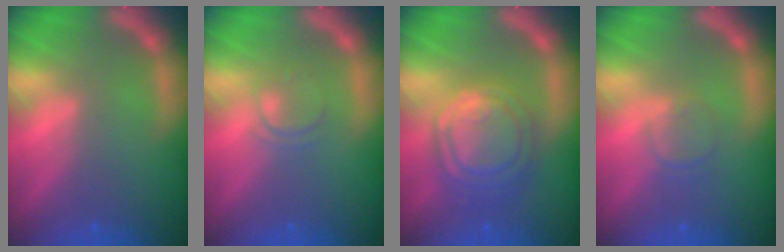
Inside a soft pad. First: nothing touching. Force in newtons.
{"total": 2.0}
{"total": 8.6}
{"total": 1.9}